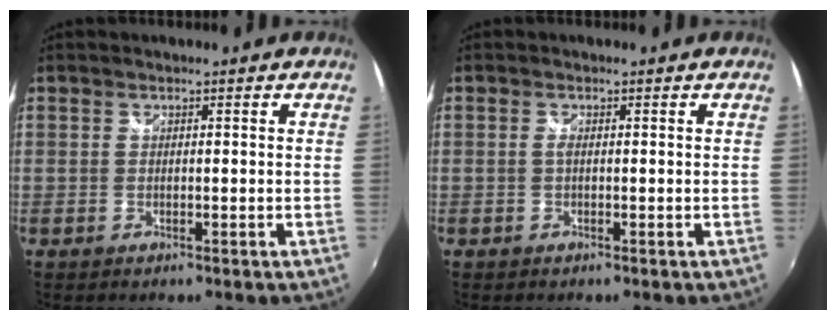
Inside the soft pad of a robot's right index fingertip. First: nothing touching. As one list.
[{"total": 0.7, "force": [0.0, 0.1, 0.7], "torque": [-0.013, 0.000, -0.003]}]